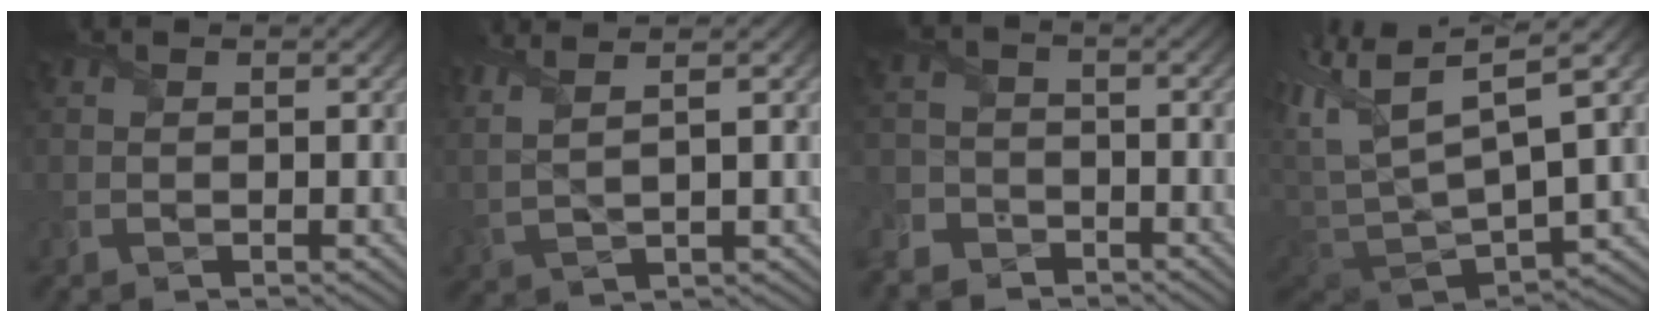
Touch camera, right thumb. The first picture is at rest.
{"total": 5.6, "force": [3.4, 1.0, 4.4], "torque": [-0.099, 0.019, 0.063]}
{"total": 5.8, "force": [-4.7, 3.4, 0.7], "torque": [-0.019, -0.007, -0.098]}
{"total": 15.2, "force": [3.6, 5.1, 13.9], "torque": [-0.286, 0.004, 0.088]}